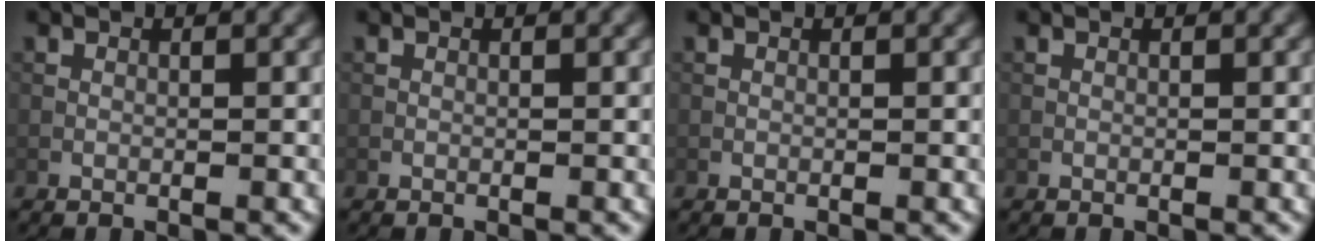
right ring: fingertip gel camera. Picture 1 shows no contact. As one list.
[{"total": 0.0}, {"total": 0.0}, {"total": 0.0}]